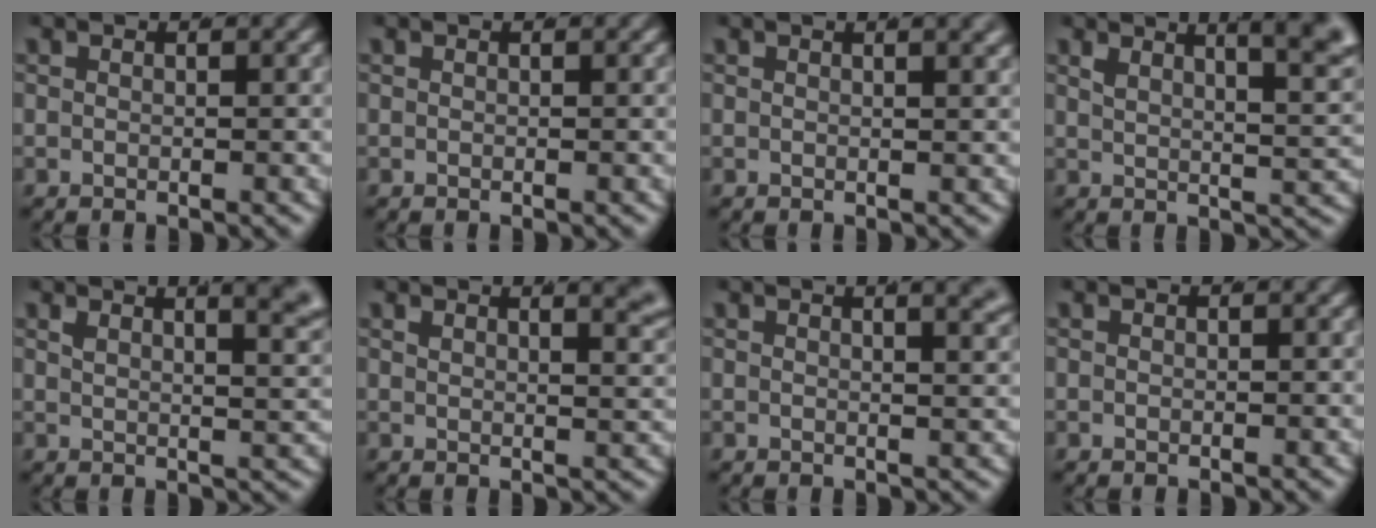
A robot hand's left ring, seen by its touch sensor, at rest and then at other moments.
{"total": 0.0}
{"total": 1.6, "force": [1.0, 0.1, 1.2], "torque": [-0.009, 0.006, 0.013]}
{"total": 9.6, "force": [4.4, 3.7, 7.6], "torque": [-0.078, 0.012, 0.065]}
{"total": 8.0, "force": [4.4, 3.3, 5.9], "torque": [-0.053, 0.018, 0.059]}
{"total": 5.3, "force": [3.3, 1.8, 3.7], "torque": [-0.027, 0.010, 0.046]}
{"total": 4.8, "force": [2.9, 1.6, 3.5], "torque": [-0.027, 0.015, 0.036]}
{"total": 0.0}